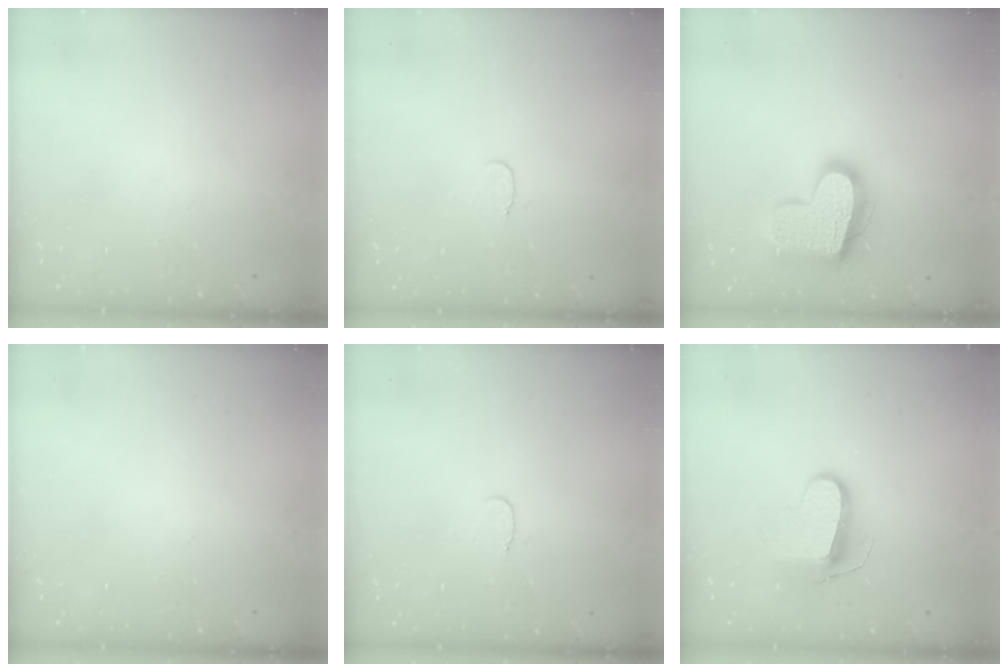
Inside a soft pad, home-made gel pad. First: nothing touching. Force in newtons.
{"total": 3.6, "press": 3.6, "slide": 0.4}
{"total": 18.0, "press": 17.9, "slide": 1.6}
{"total": 0.0}
{"total": 3.6, "press": 3.6, "slide": 0.4}
{"total": 9.2, "press": 9.2, "slide": 0.3}